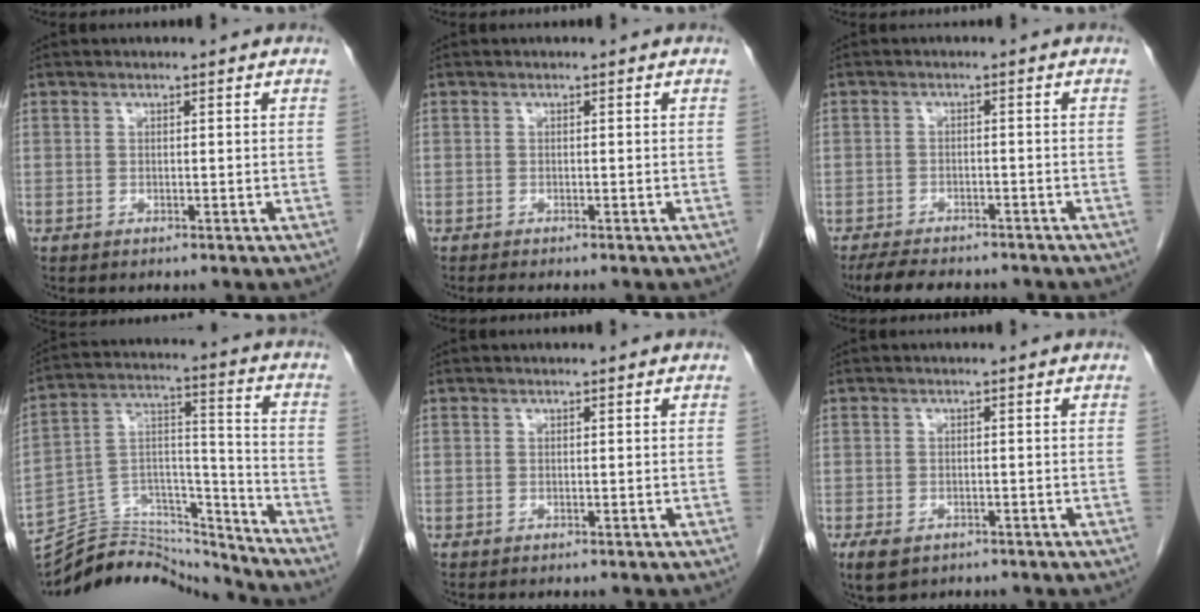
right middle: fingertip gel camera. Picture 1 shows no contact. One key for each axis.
{"total": 2.1, "fx": -1.8, "fy": 0.2, "fz": 1.0, "tx": -0.017, "ty": -0.005, "tz": -0.024}
{"total": 8.9, "fx": -7.6, "fy": 2.9, "fz": 3.6, "tx": -0.055, "ty": -0.009, "tz": -0.111}
{"total": 18.9, "fx": -18.3, "fy": 3.5, "fz": 3.2, "tx": -0.060, "ty": 0.048, "tz": -0.299}
{"total": 0.0}
{"total": 4.0, "fx": -2.6, "fy": 2.3, "fz": 2.1, "tx": -0.042, "ty": -0.006, "tz": -0.036}